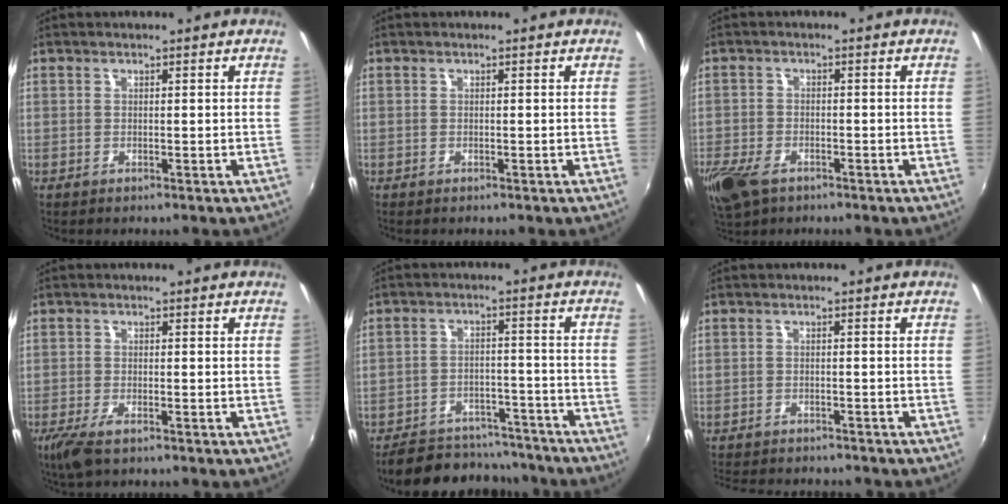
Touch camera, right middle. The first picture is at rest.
{"total": 0.0}
{"total": 9.2, "force": [-5.7, 5.1, 5.1], "torque": [-0.141, -0.028, -0.108]}
{"total": 4.8, "force": [-3.1, 1.3, 3.3], "torque": [-0.081, -0.018, -0.059]}
{"total": 16.9, "force": [-14.6, 6.3, 5.7], "torque": [-0.129, 0.018, -0.192]}
{"total": 9.1, "force": [-8.4, 2.1, 3.1], "torque": [-0.079, -0.019, -0.127]}